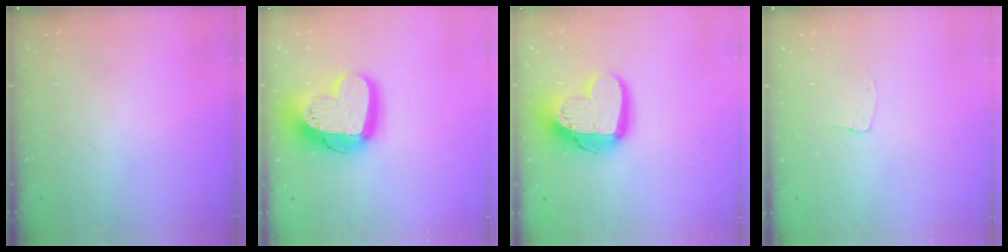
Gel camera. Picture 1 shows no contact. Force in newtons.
{"total": 21.6, "press": 21.5, "slide": 1.9}
{"total": 16.5, "press": 16.5, "slide": 1.4}
{"total": 2.6, "press": 2.6, "slide": 0.2}